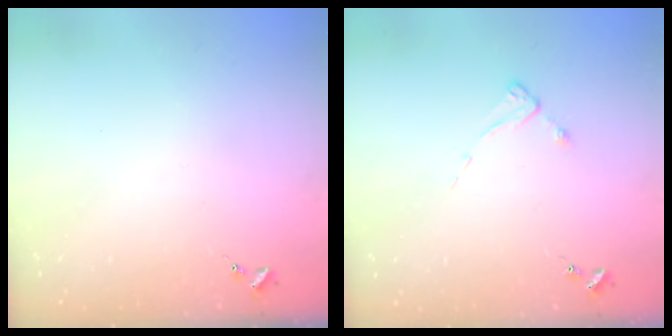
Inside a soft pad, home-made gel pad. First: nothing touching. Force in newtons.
{"total": 2.3, "press": 2.3, "slide": 0.3}